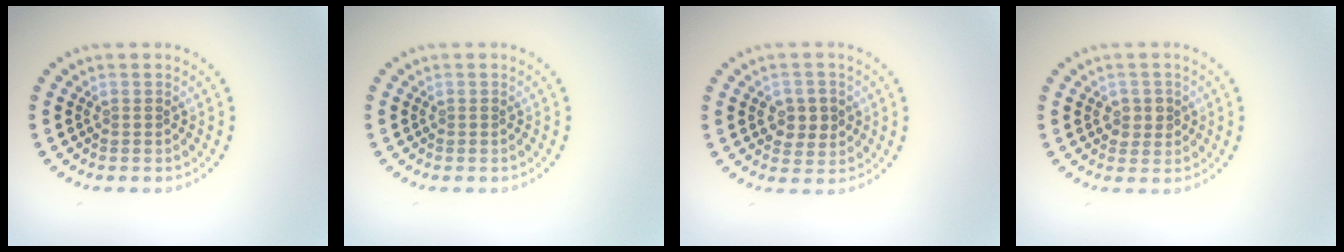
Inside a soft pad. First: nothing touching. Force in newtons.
{"total": 0.0}
{"total": 2.7, "press": 2.7, "slide": 0.5}
{"total": 1.8, "press": 1.8, "slide": 0.2}